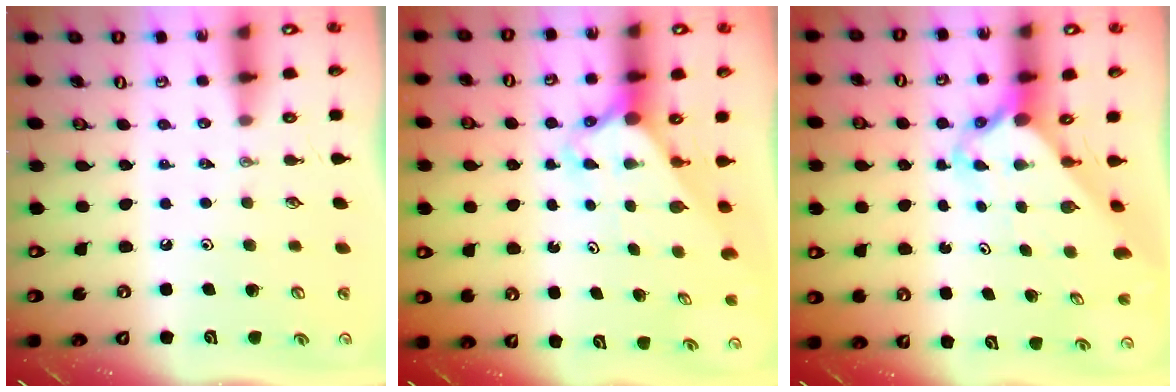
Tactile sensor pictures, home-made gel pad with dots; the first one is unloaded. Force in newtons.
{"total": 2.6, "press": 2.6, "slide": 0.2}
{"total": 2.8, "press": 2.8, "slide": 0.3}